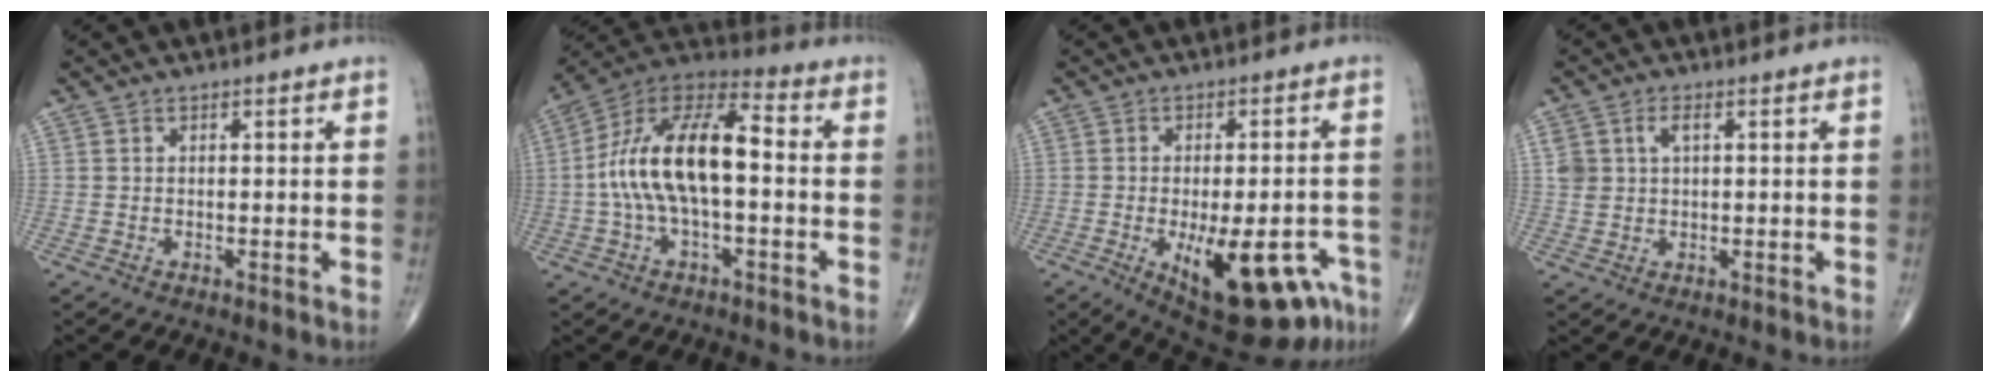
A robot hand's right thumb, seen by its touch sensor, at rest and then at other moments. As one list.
[{"total": 17.1, "force": [-0.7, 7.7, 15.3], "torque": [-0.292, 0.048, -0.021]}, {"total": 18.6, "force": [-8.2, 7.7, 14.9], "torque": [-0.157, 0.019, -0.095]}, {"total": 3.9, "force": [1.3, 2.4, 2.8], "torque": [-0.054, 0.003, 0.029]}]